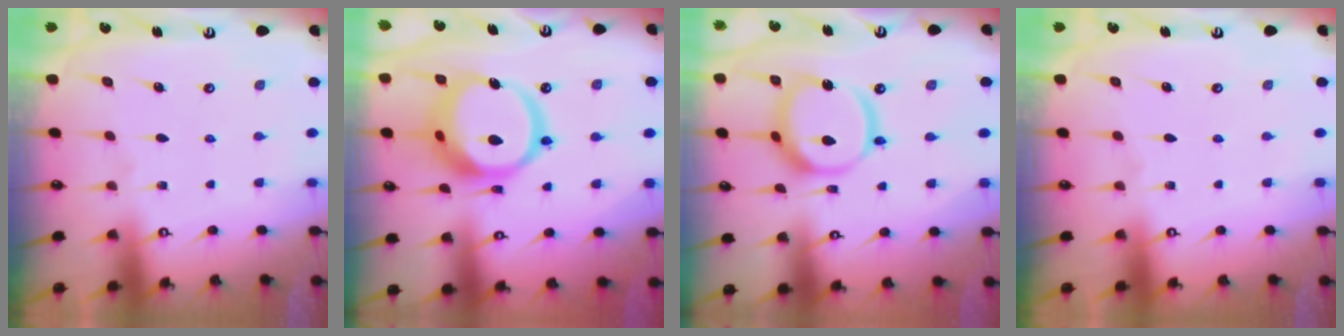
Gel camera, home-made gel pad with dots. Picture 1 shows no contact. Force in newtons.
{"total": 17.9, "press": 17.8, "slide": 2.2}
{"total": 13.7, "press": 13.6, "slide": 1.5}
{"total": 0.0}